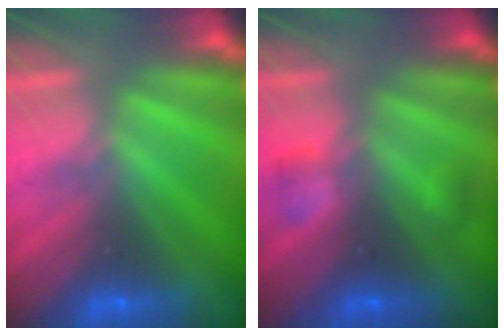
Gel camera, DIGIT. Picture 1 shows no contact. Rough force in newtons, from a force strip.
{"total": 2.0}